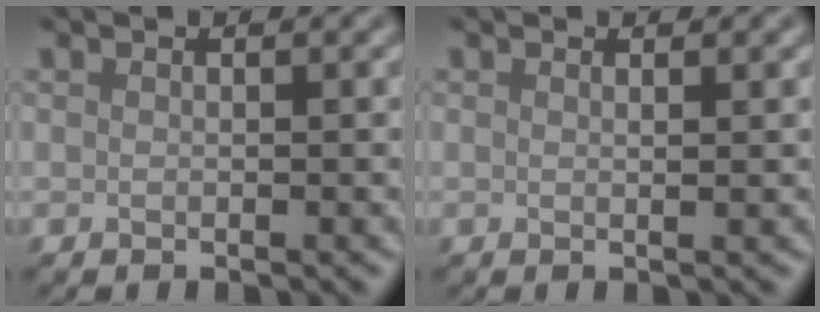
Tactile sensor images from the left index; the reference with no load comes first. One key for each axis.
{"total": 1.3, "fx": 0.4, "fy": 0.5, "fz": 1.1, "tx": -0.011, "ty": 0.000, "tz": -0.003}